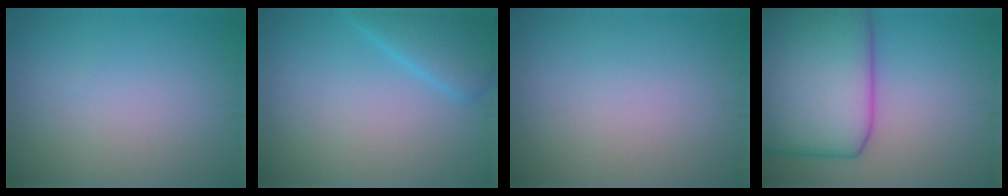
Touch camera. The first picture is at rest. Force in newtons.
{"total": 3.4, "press": 3.4, "slide": 0.2}
{"total": 0.0}
{"total": 13.4, "press": 13.4, "slide": 0.4}